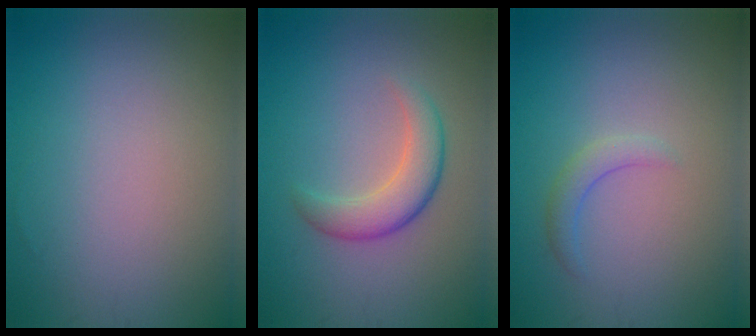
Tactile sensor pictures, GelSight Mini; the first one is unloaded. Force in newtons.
{"total": 3.6, "press": 3.6, "slide": 0.2}
{"total": 1.5, "press": 1.5, "slide": 0.2}